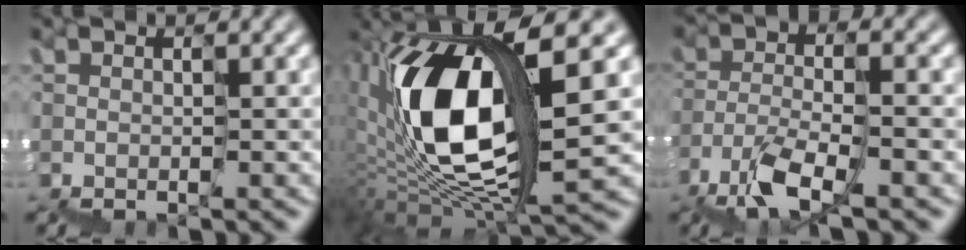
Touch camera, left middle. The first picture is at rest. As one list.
[{"total": 10.9, "force": [3.4, 3.4, 9.8], "torque": [-0.200, 0.003, 0.069]}, {"total": 4.6, "force": [-2.8, 1.2, 3.4], "torque": [-0.077, 0.006, -0.051]}]